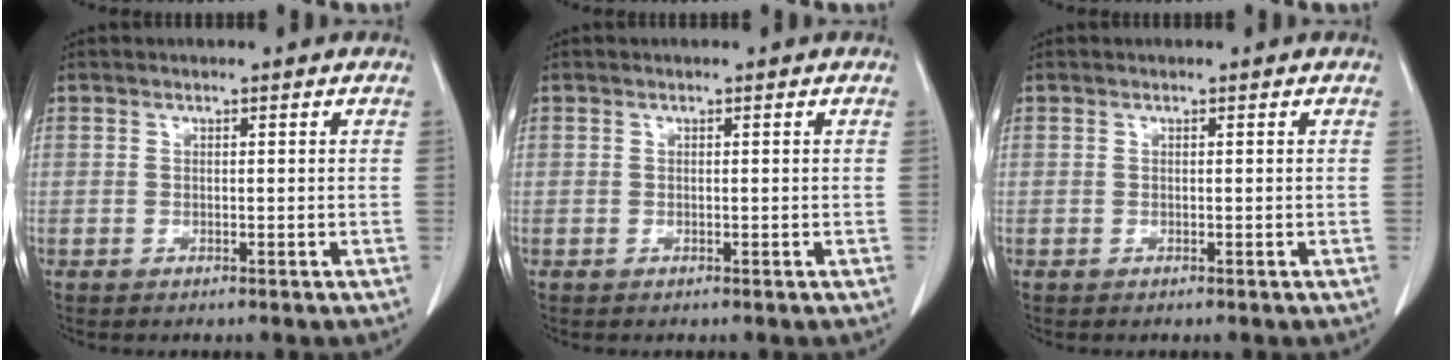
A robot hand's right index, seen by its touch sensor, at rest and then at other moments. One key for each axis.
{"total": 0.0}
{"total": 0.0}